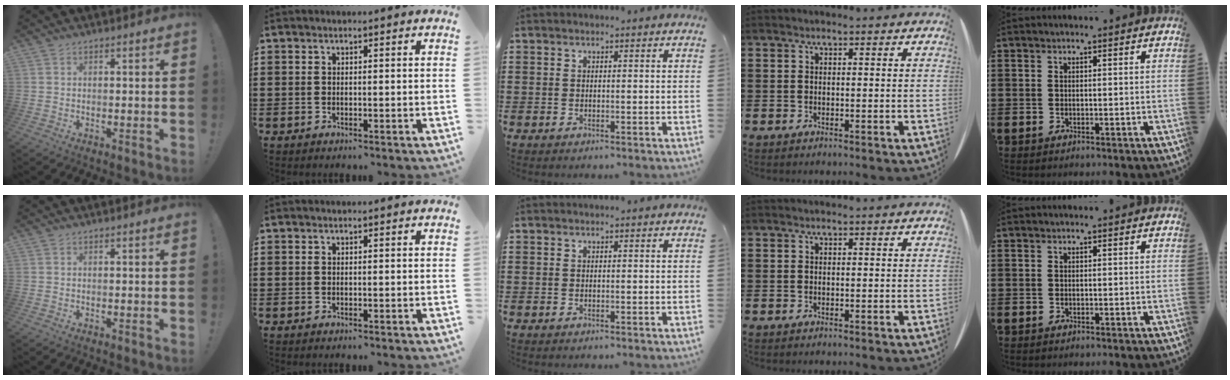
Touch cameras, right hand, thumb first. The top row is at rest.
{}